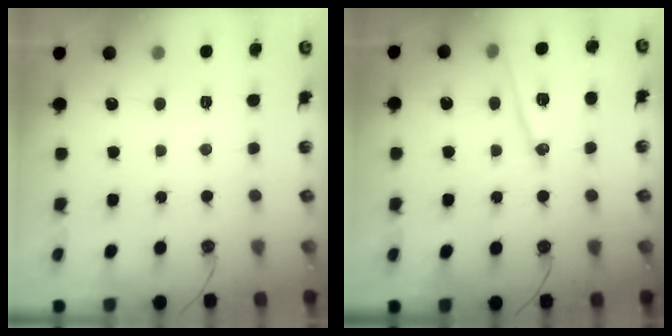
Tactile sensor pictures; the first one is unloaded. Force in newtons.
{"total": 12.5, "press": 11.9, "slide": 3.9}